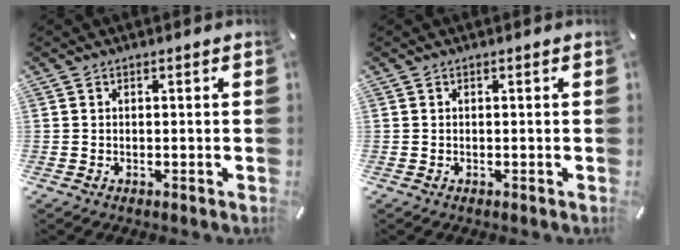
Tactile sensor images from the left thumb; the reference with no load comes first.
{"total": 0.0}